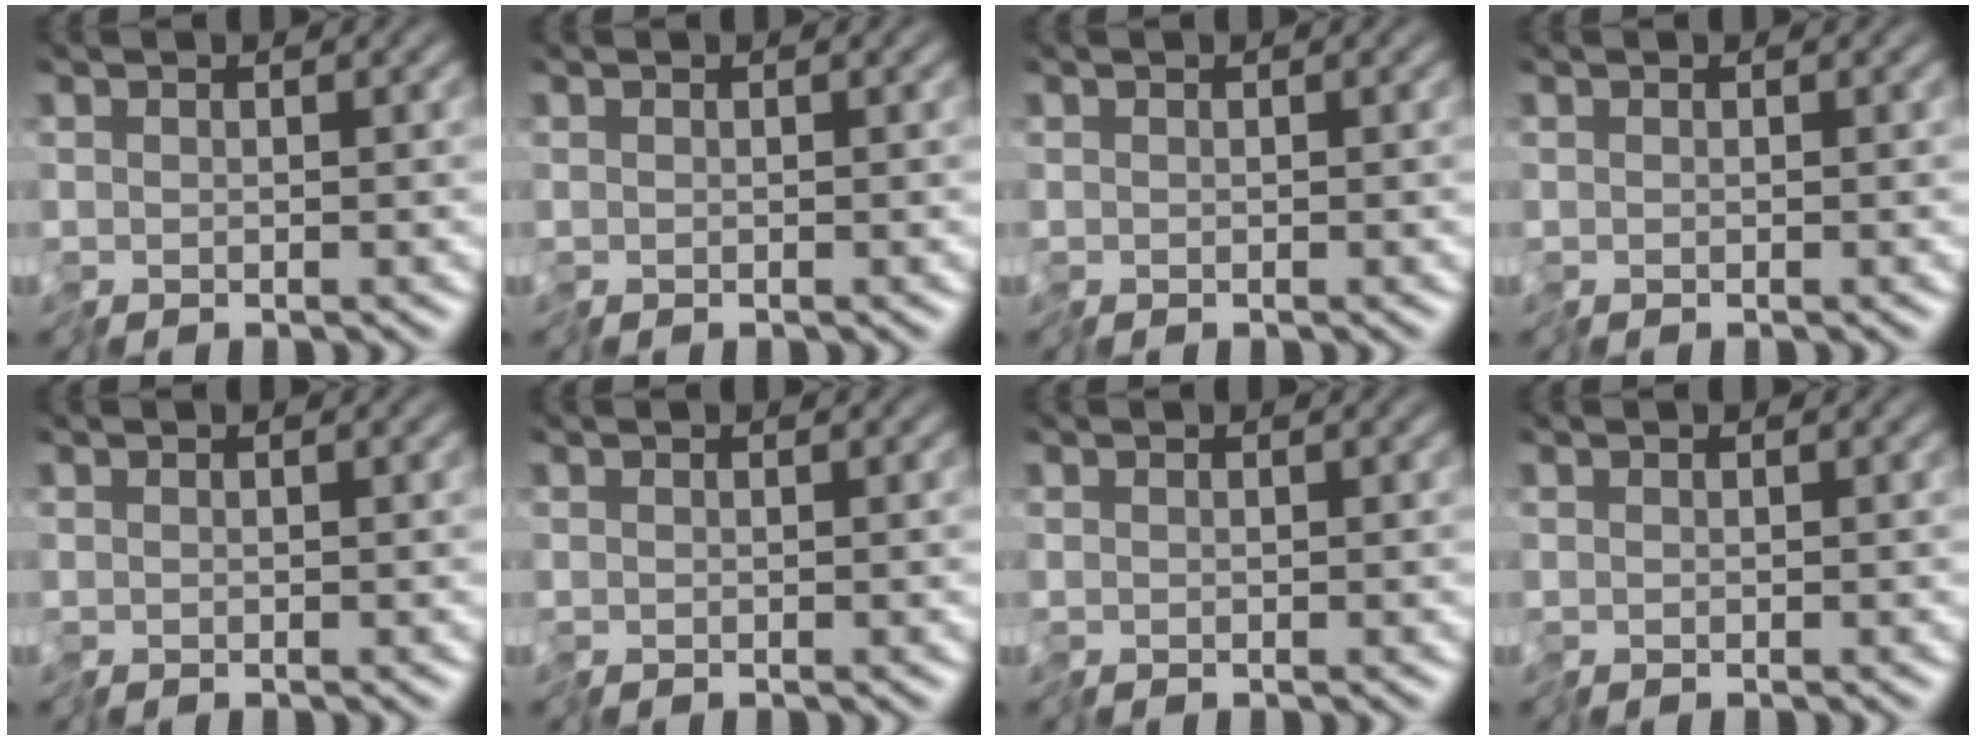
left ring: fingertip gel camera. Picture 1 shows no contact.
{"total": 0.0}
{"total": 0.0}
{"total": 0.0}
{"total": 0.0}
{"total": 0.0}
{"total": 0.0}
{"total": 0.0}